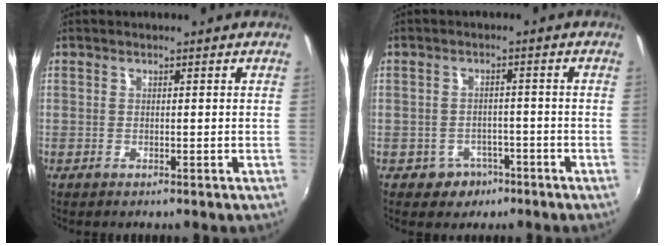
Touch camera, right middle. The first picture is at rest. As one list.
[{"total": 4.2, "force": [-2.4, 3.3, 0.7], "torque": [-0.027, 0.007, -0.029]}]